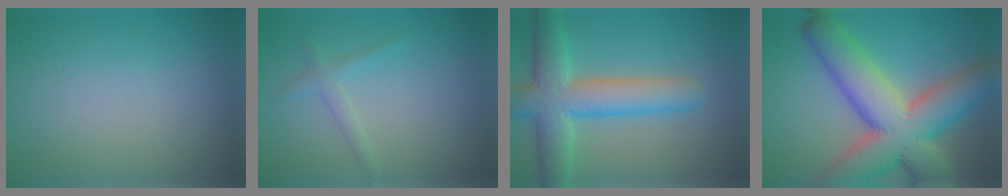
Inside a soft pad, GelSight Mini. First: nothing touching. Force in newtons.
{"total": 1.4, "press": 1.4, "slide": 0.0}
{"total": 7.8, "press": 7.7, "slide": 0.3}
{"total": 13.1, "press": 13.0, "slide": 0.8}